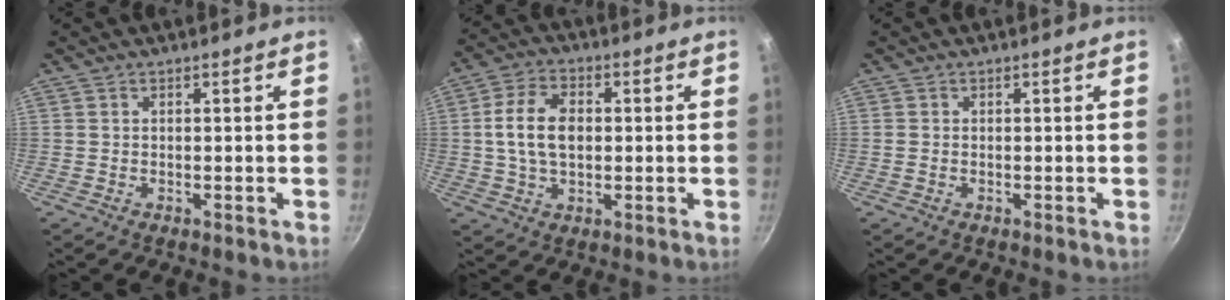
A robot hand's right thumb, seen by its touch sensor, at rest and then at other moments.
{"total": 9.8, "force": [0.6, 6.4, 7.4], "torque": [-0.128, 0.016, 0.006]}
{"total": 0.7, "force": [0.0, 0.6, 0.4], "torque": [-0.007, 0.001, -0.001]}